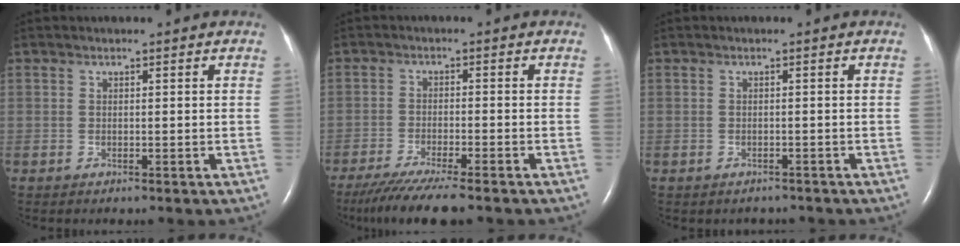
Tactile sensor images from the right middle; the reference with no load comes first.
{"total": 9.4, "force": [-7.7, 0.3, 5.4], "torque": [-0.089, -0.026, -0.125]}
{"total": 1.8, "force": [-1.5, 0.9, 0.1], "torque": [-0.007, 0.001, -0.019]}